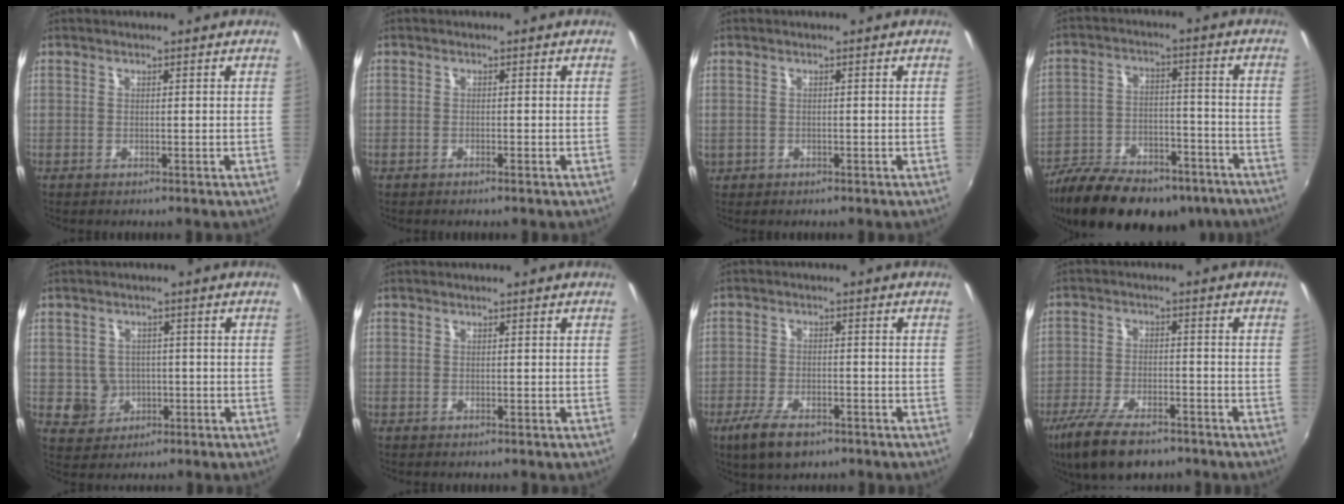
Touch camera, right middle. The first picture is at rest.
{"total": 0.7, "force": [-0.6, 0.1, 0.3], "torque": [-0.007, -0.002, -0.012]}
{"total": 1.8, "force": [-0.5, 1.6, 0.7], "torque": [-0.016, -0.001, -0.004]}
{"total": 25.0, "force": [-18.7, 10.7, 12.6], "torque": [-0.248, -0.016, -0.268]}
{"total": 4.8, "force": [-0.7, 4.7, 0.8], "torque": [-0.025, 0.009, 0.001]}
{"total": 0.0}
{"total": 7.7, "force": [-5.1, 3.2, 4.8], "torque": [-0.120, -0.018, -0.090]}
{"total": 12.8, "force": [-9.2, 4.7, 7.5], "torque": [-0.172, -0.030, -0.161]}